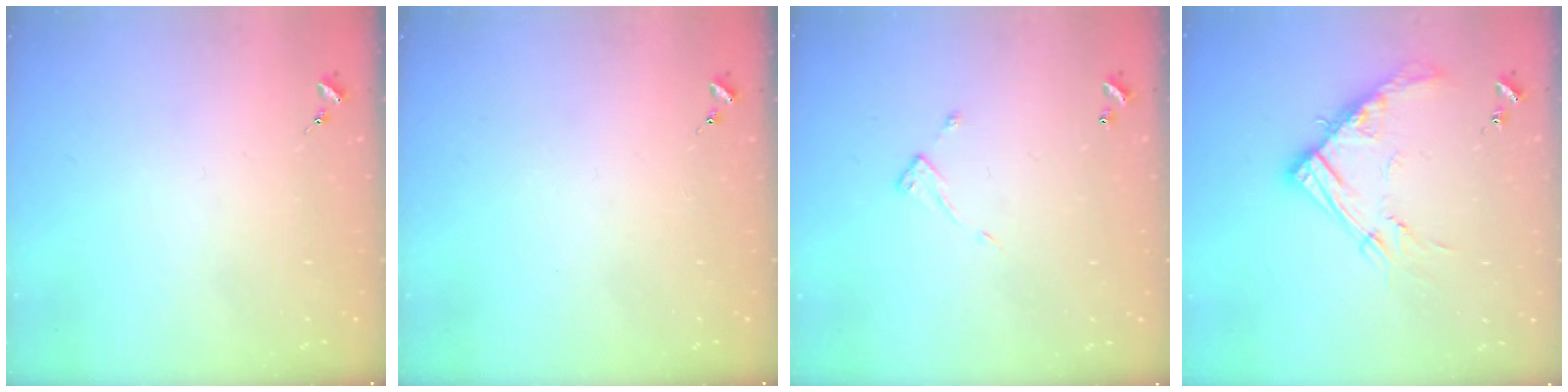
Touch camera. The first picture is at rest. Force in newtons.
{"total": 0.0}
{"total": 4.7, "press": 4.7, "slide": 0.3}
{"total": 15.1, "press": 15.1, "slide": 1.5}